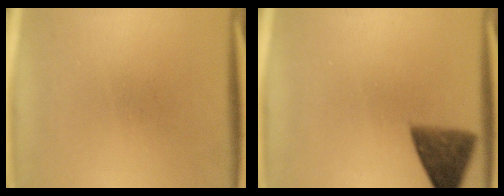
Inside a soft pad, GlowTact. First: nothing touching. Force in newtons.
{"total": 7.2}